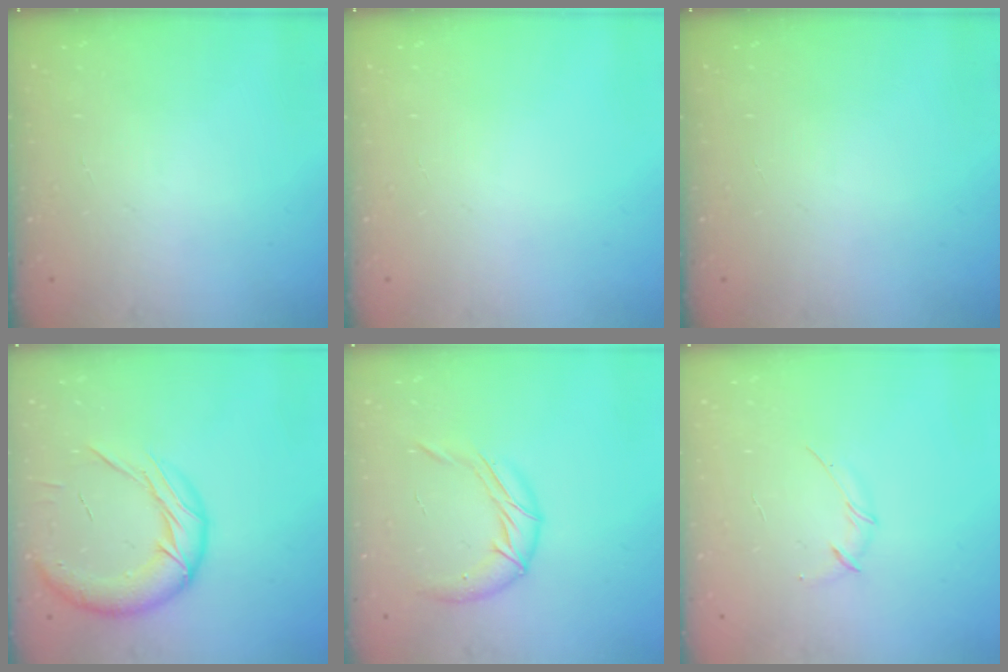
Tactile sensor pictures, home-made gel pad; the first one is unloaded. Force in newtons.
{"total": 0.0}
{"total": 0.0}
{"total": 15.9, "press": 15.7, "slide": 1.9}
{"total": 10.8, "press": 10.7, "slide": 1.3}
{"total": 3.0, "press": 2.9, "slide": 0.8}